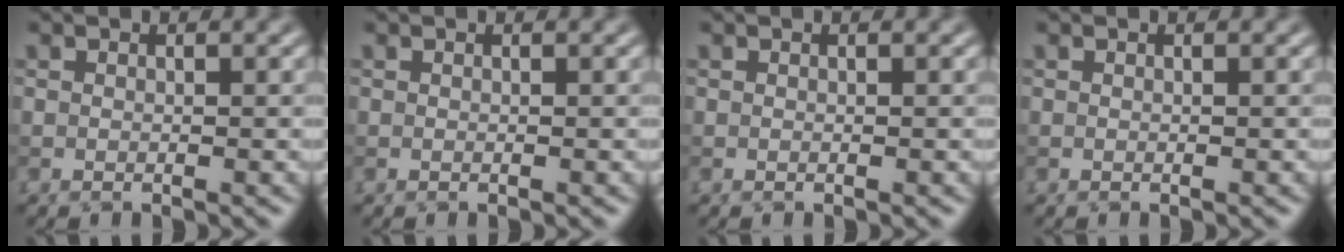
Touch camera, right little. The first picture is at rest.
{"total": 0.0}
{"total": 0.0}
{"total": 0.0}